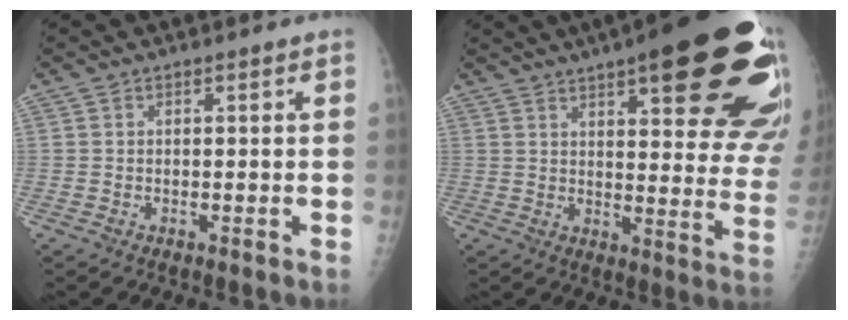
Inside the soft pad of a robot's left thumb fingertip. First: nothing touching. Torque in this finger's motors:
{"motor_torque": [2.42, 2.59, 2.14, -0.64, 0.45]}